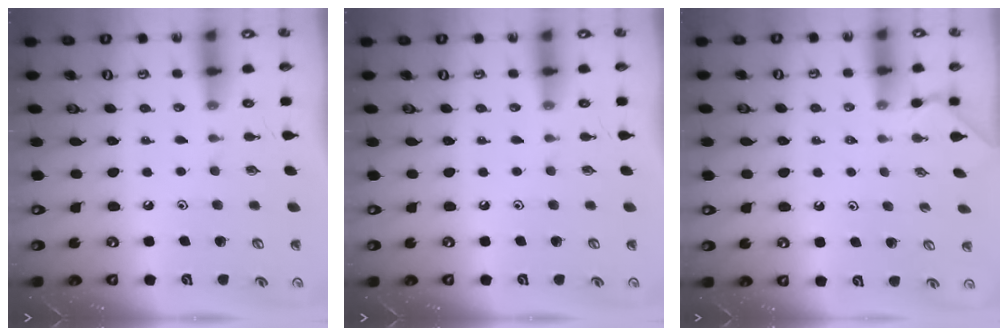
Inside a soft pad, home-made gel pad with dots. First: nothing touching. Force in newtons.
{"total": 0.0}
{"total": 0.9, "press": 0.9, "slide": 0.3}